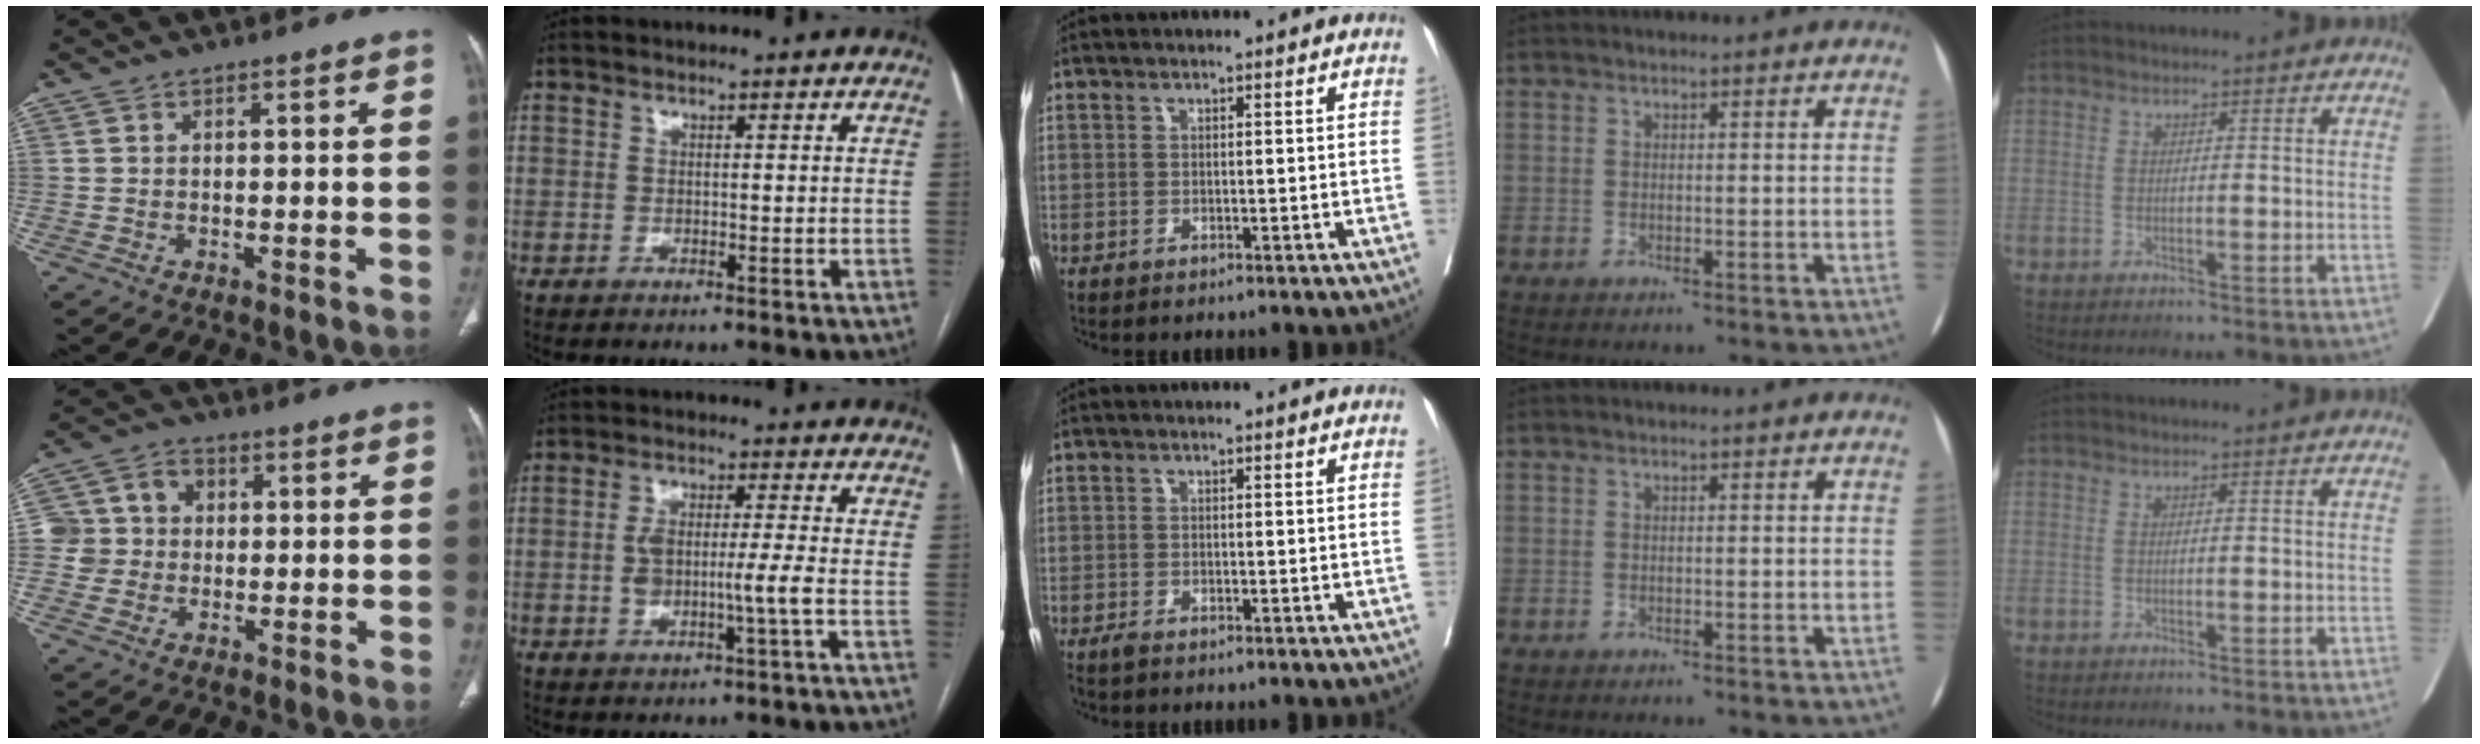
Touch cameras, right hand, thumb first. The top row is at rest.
{"thumb": {"total": 7.9, "force": [0.7, 7.5, 2.2], "torque": [-0.012, 0.017, 0.007]}, "index": {"total": 5.7, "force": [-1.0, 0.4, 5.6], "torque": [-0.114, 0.006, -0.014]}, "middle": {"total": 0.8, "force": [-0.6, 0.1, 0.4], "torque": [-0.016, -0.005, -0.012]}}